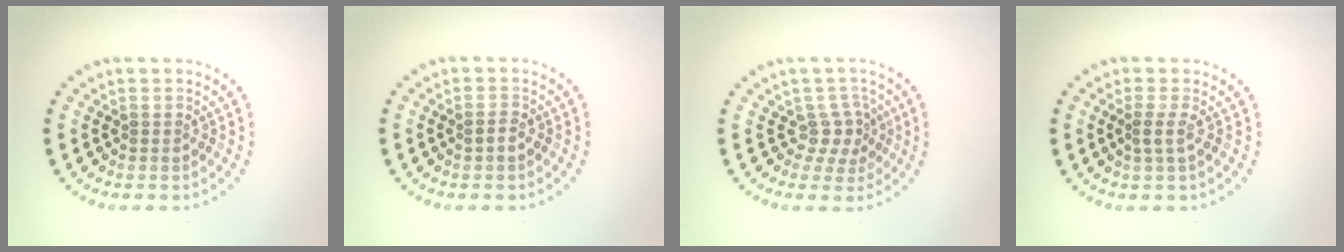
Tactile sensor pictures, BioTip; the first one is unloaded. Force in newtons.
{"total": 0.9, "press": 0.9, "slide": 0.3}
{"total": 2.2, "press": 1.5, "slide": 1.6}
{"total": 1.3, "press": 0.9, "slide": 0.9}